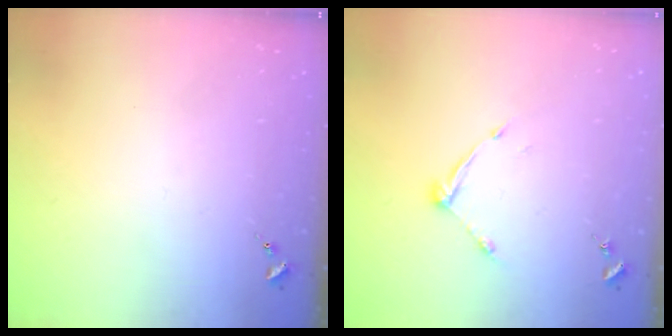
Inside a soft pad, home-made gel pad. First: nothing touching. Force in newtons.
{"total": 7.3, "press": 7.3, "slide": 0.5}